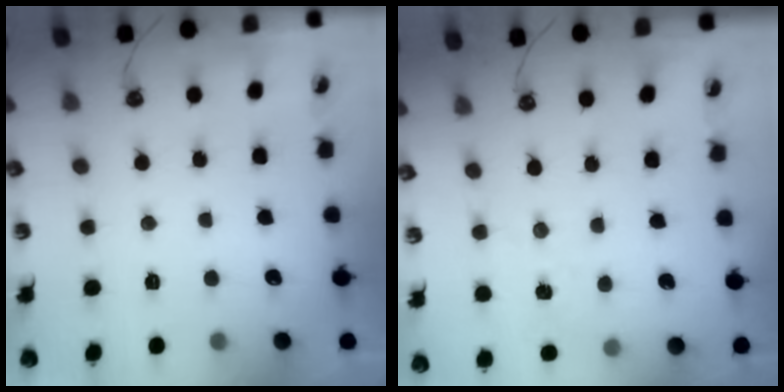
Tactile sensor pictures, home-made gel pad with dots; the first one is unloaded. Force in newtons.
{"total": 1.0, "press": 1.0, "slide": 0.2}